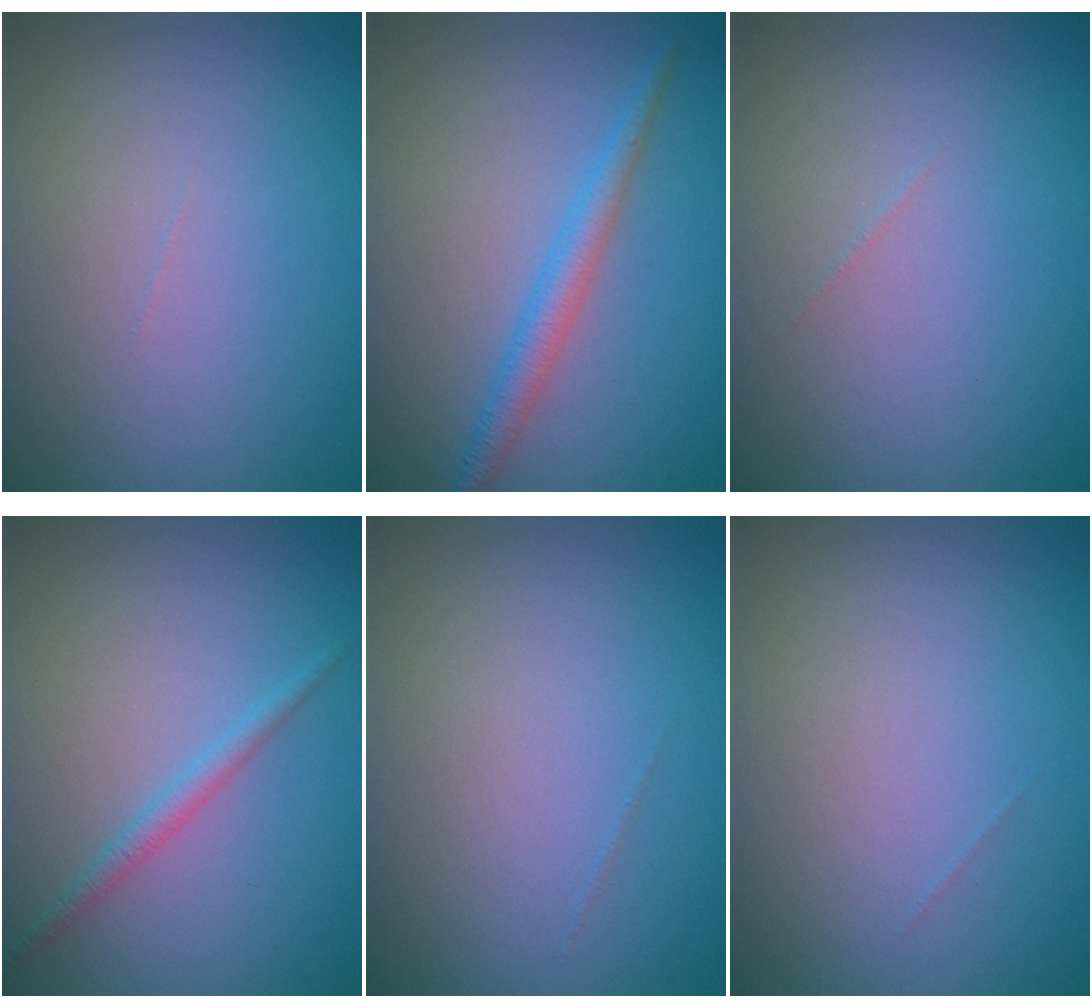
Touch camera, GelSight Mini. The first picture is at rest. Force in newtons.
{"total": 2.4, "press": 2.4, "slide": 0.1}
{"total": 0.0}
{"total": 1.3, "press": 1.3, "slide": 0.1}
{"total": 0.0}
{"total": 0.0}